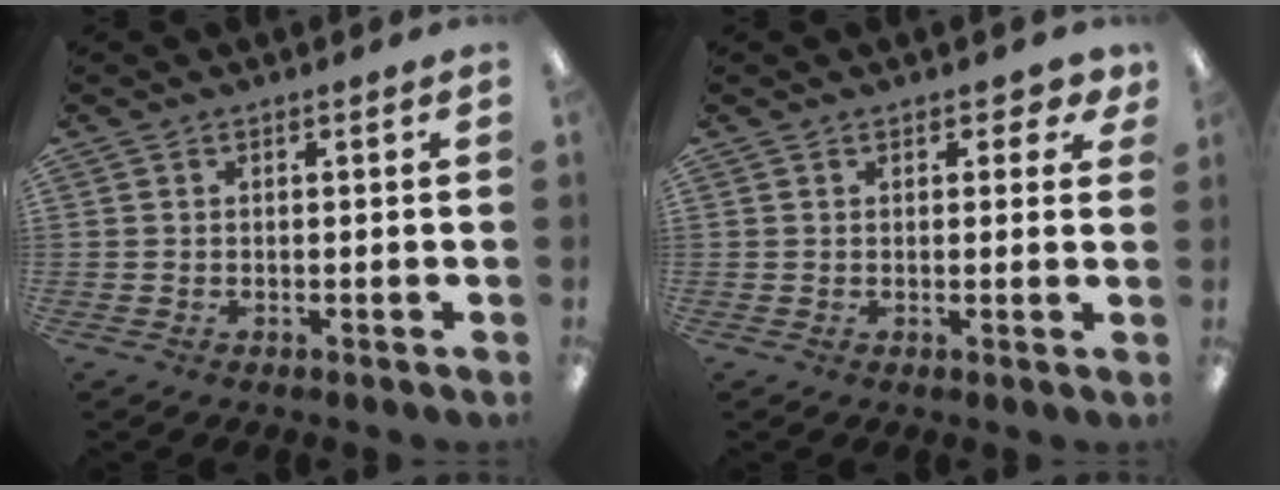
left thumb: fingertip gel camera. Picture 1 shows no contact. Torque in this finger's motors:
{"motor_torque": [0.00, 0.08, -0.11, -0.29, 0.04]}